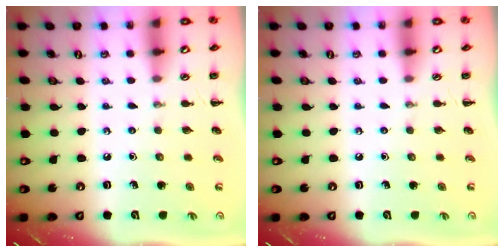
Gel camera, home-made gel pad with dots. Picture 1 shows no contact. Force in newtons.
{"total": 0.0}